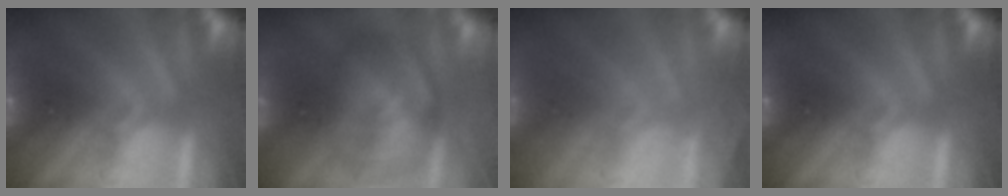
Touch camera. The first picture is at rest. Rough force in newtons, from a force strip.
{"total": 5.9}
{"total": 1.7}
{"total": 0.0}